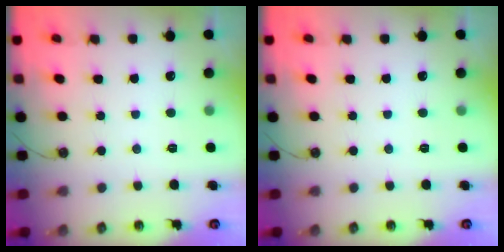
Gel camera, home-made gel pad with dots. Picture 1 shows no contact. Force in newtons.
{"total": 0.0}